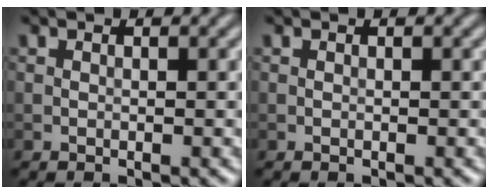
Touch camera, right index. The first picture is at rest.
{"total": 0.0}